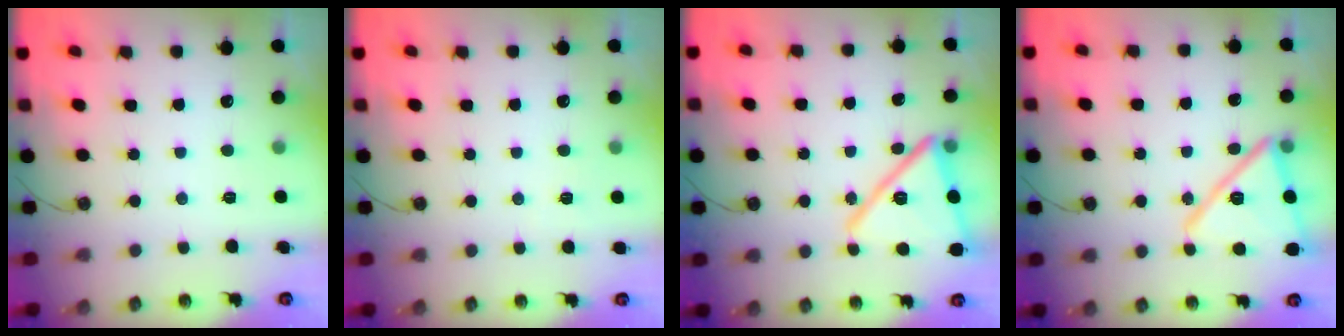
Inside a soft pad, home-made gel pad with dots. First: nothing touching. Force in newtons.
{"total": 2.7, "press": 2.5, "slide": 0.9}
{"total": 19.7, "press": 19.7, "slide": 1.3}
{"total": 17.6, "press": 17.6, "slide": 1.1}